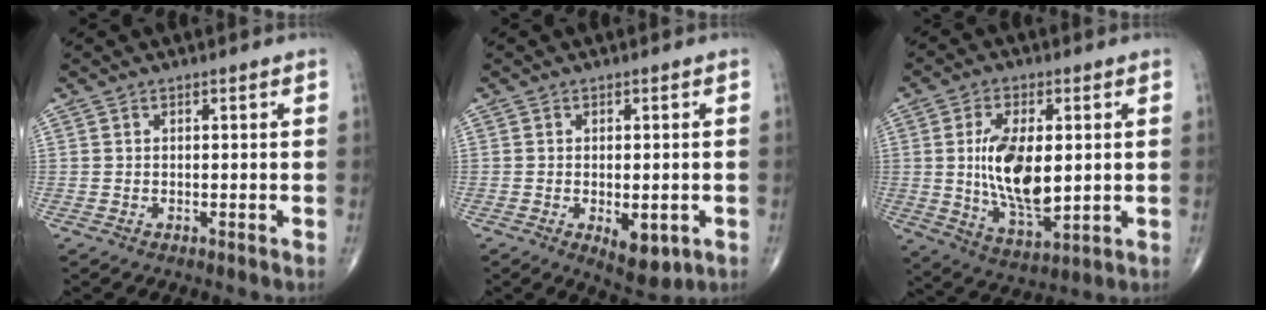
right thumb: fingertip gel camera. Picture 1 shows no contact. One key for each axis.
{"total": 6.3, "fx": -1.8, "fy": 3.0, "fz": 5.2, "tx": -0.063, "ty": -0.008, "tz": -0.017}
{"total": 14.3, "fx": 0.9, "fy": 7.0, "fz": 12.5, "tx": -0.219, "ty": -0.019, "tz": 0.026}